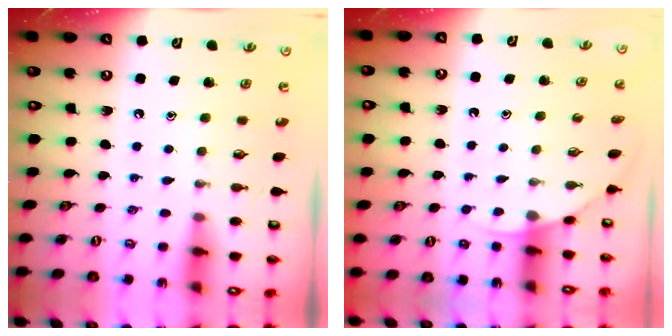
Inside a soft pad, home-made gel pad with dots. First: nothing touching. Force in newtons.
{"total": 3.1, "press": 3.1, "slide": 0.2}